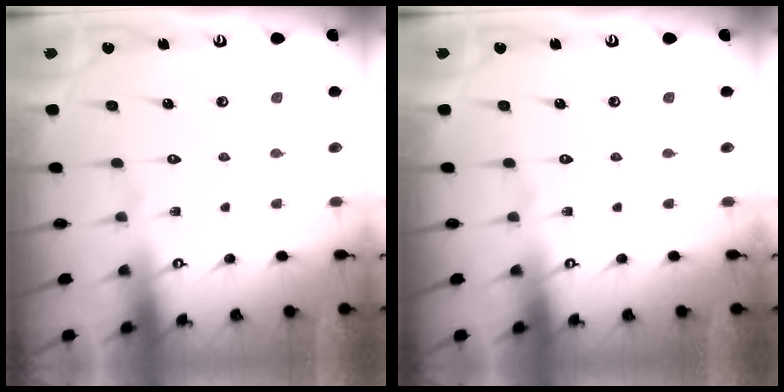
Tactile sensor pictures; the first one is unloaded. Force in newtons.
{"total": 0.0}